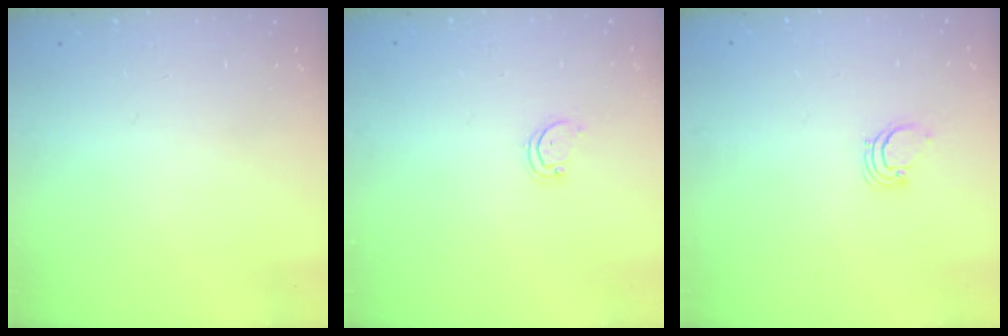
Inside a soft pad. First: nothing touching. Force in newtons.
{"total": 2.3, "press": 2.3, "slide": 0.1}
{"total": 1.7, "press": 1.7, "slide": 0.1}